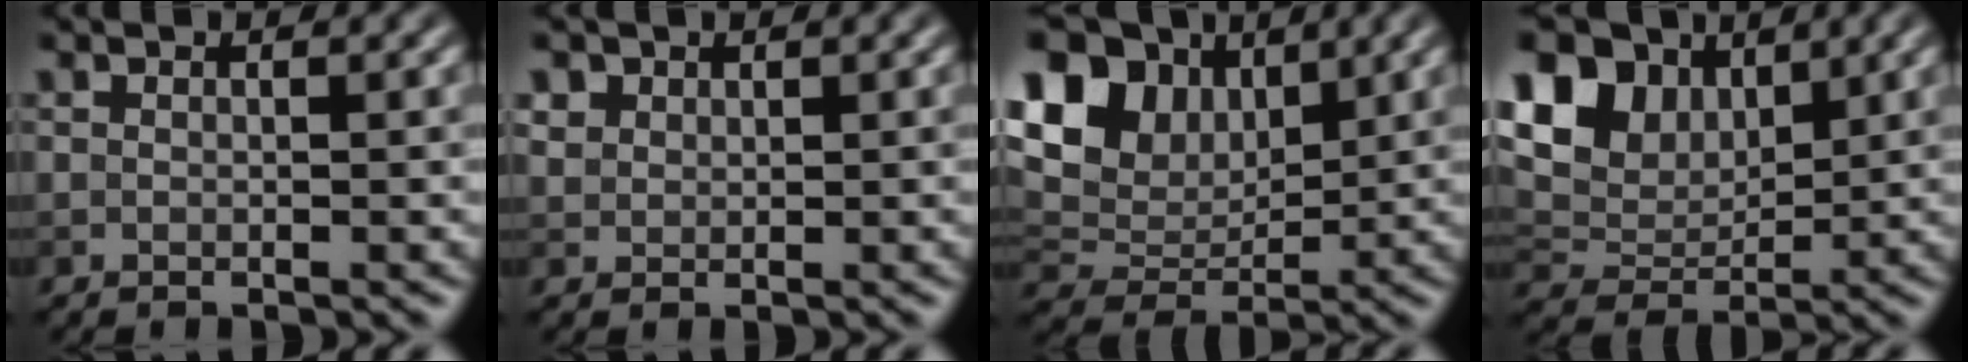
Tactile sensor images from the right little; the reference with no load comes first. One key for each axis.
{"total": 1.3, "fx": 0.8, "fy": 1.0, "fz": 0.2, "tx": -0.007, "ty": -0.002, "tz": 0.019}
{"total": 11.6, "fx": 4.9, "fy": 7.9, "fz": 6.9, "tx": -0.152, "ty": 0.028, "tz": 0.086}
{"total": 10.2, "fx": 4.9, "fy": 6.8, "fz": 5.7, "tx": -0.134, "ty": 0.025, "tz": 0.076}